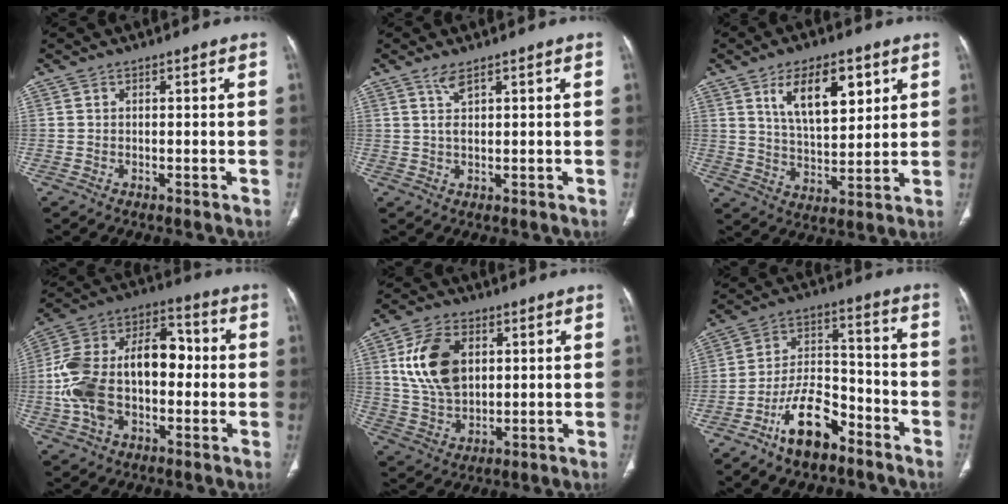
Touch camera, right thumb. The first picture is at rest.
{"total": 2.5, "force": [1.7, 0.6, 1.8], "torque": [-0.036, -0.003, 0.038]}
{"total": 13.1, "force": [5.8, 6.2, 9.9], "torque": [-0.135, -0.029, 0.106]}
{"total": 20.9, "force": [-1.2, 12.8, 16.5], "torque": [-0.298, 0.047, -0.022]}
{"total": 13.3, "force": [3.4, 8.7, 9.5], "torque": [-0.161, -0.007, 0.070]}
{"total": 7.5, "force": [-4.8, 3.6, 4.6], "torque": [-0.070, 0.038, -0.087]}